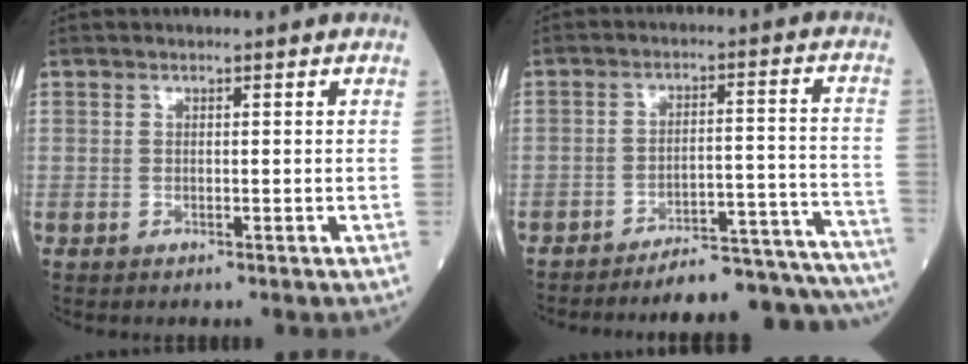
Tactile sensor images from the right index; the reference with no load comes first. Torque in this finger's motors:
{"motor_torque": [0.08, -0.73, 0.15, 0.08]}